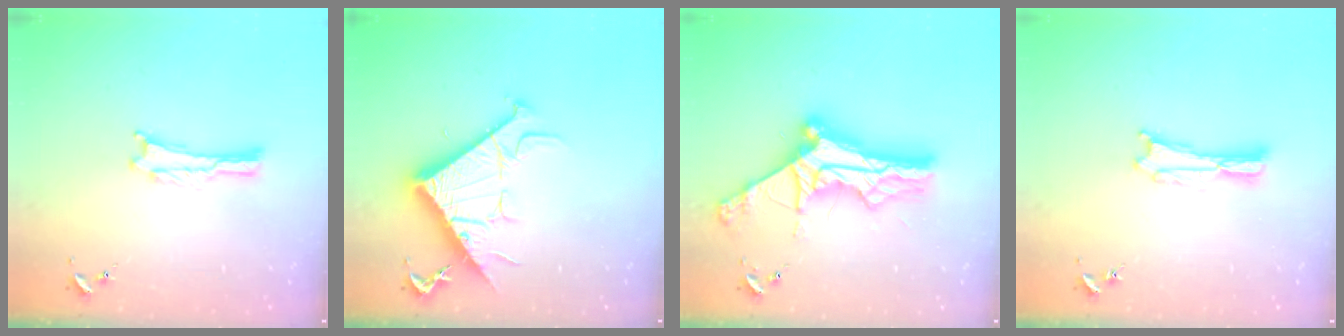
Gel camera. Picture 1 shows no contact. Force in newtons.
{"total": 12.4, "press": 12.4, "slide": 0.2}
{"total": 14.3, "press": 14.3, "slide": 1.3}
{"total": 0.9, "press": 0.9, "slide": 0.2}